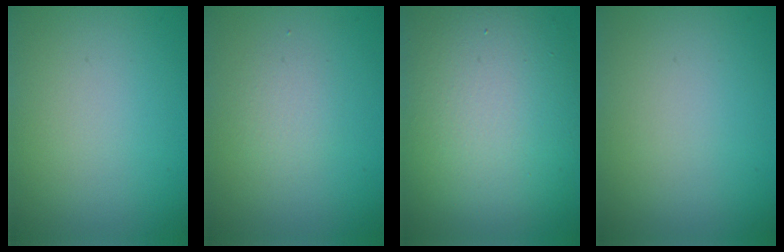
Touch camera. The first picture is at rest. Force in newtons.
{"total": 1.5, "press": 1.5, "slide": 0.1}
{"total": 13.9, "press": 13.9, "slide": 1.1}
{"total": 0.0}